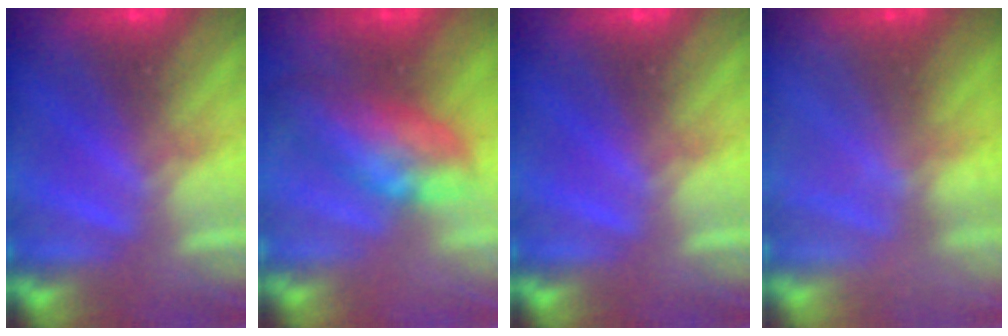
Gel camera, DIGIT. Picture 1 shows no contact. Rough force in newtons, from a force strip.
{"total": 9.1}
{"total": 0.0}
{"total": 2.3}